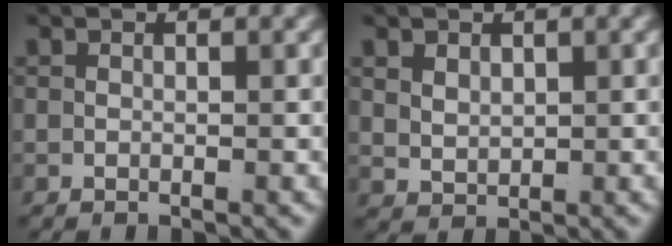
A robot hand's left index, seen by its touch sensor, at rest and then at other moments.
{"total": 1.8, "force": [0.9, 1.2, 1.0], "torque": [-0.025, -0.015, 0.035]}